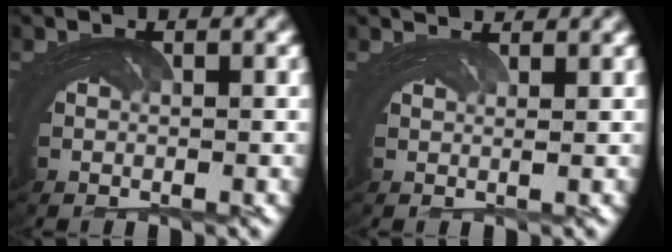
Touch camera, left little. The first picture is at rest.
{"total": 2.5, "force": [1.7, -1.5, -0.9], "torque": [0.028, 0.015, 0.021]}